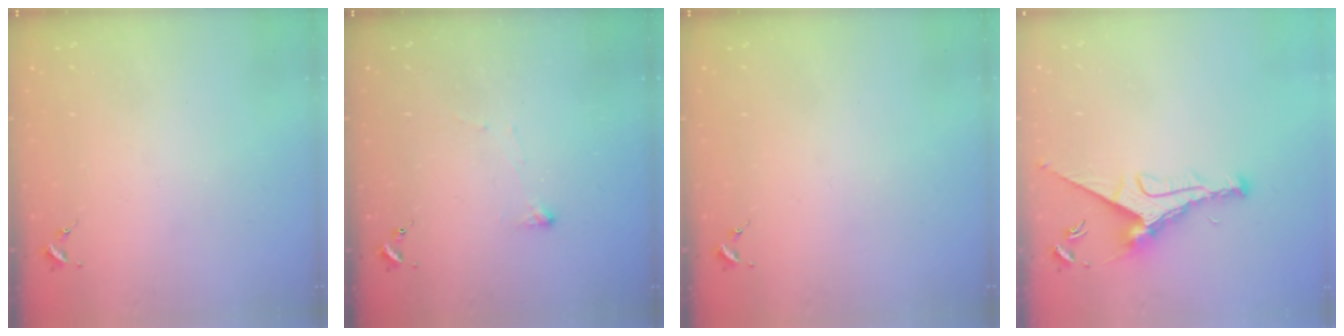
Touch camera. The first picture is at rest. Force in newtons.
{"total": 3.5, "press": 3.5, "slide": 0.4}
{"total": 0.0}
{"total": 10.6, "press": 10.5, "slide": 1.1}